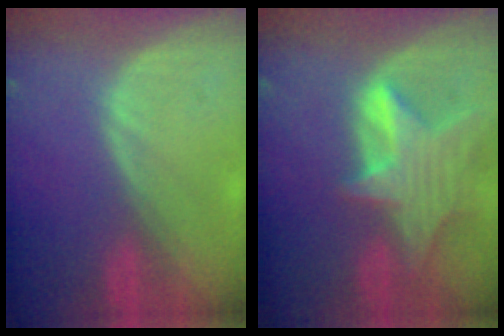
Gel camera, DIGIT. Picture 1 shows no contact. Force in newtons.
{"total": 8.4, "press": 7.5, "slide": 3.7}